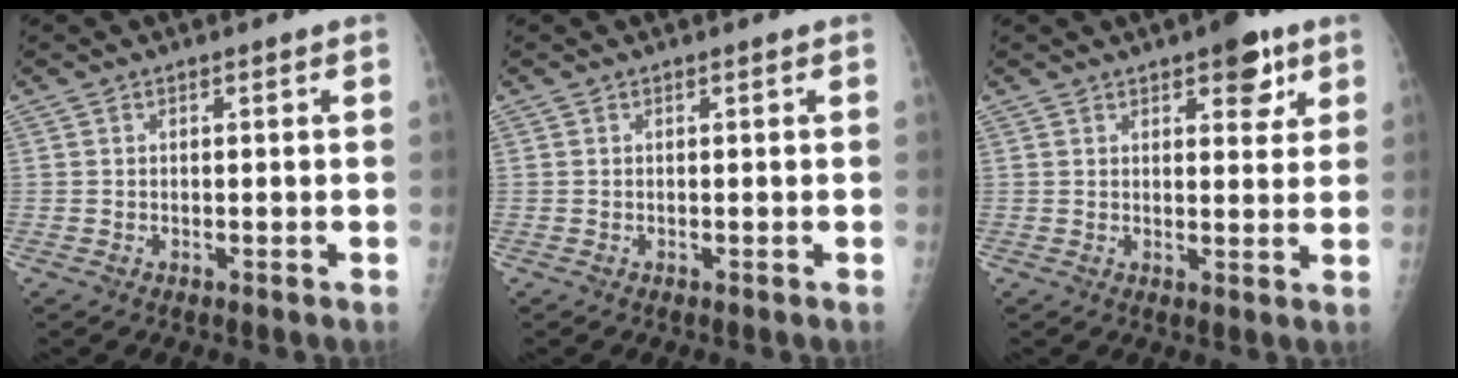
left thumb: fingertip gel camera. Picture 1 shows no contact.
{"total": 0.0}
{"total": 6.6, "force": [3.7, 3.1, 4.5], "torque": [-0.032, -0.015, 0.043]}